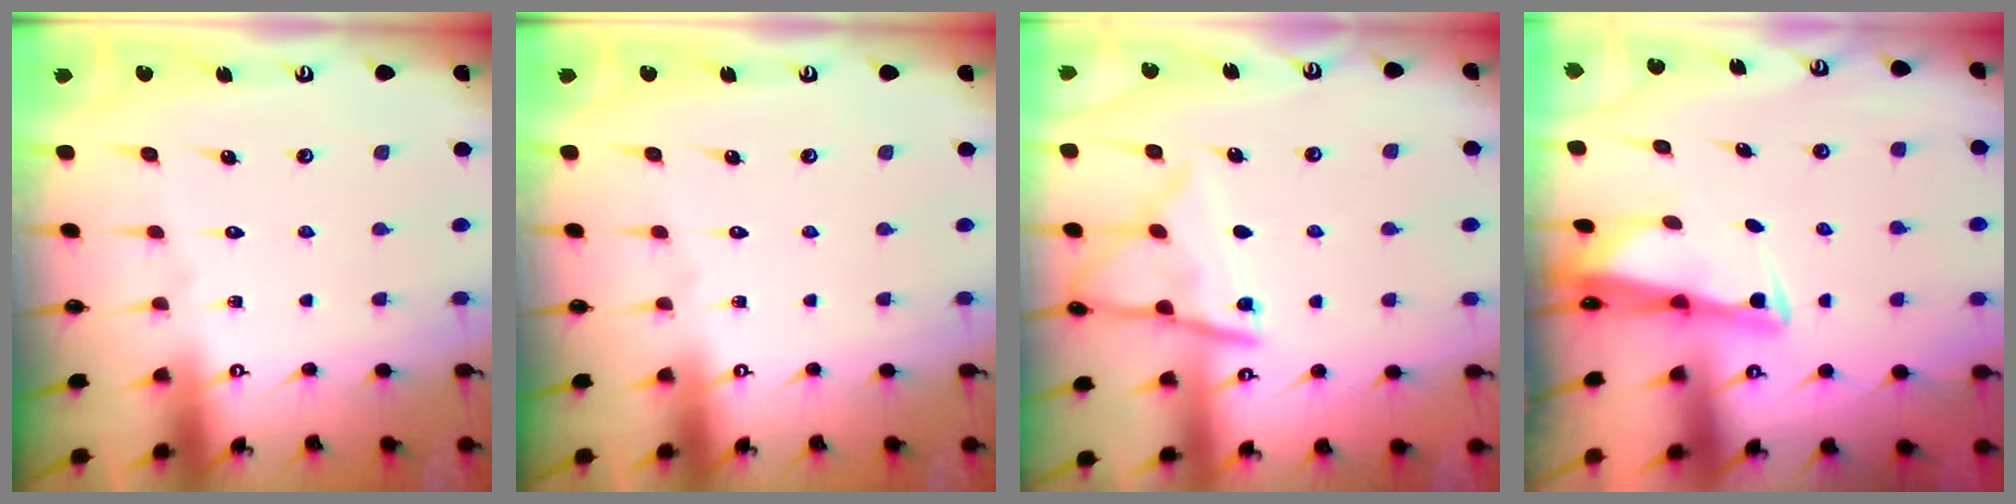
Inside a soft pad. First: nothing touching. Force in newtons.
{"total": 0.0}
{"total": 11.7, "press": 11.6, "slide": 1.1}
{"total": 2.8, "press": 2.8, "slide": 0.5}